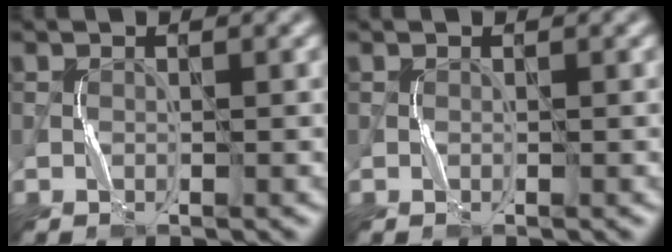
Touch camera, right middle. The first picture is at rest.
{"total": 0.0}